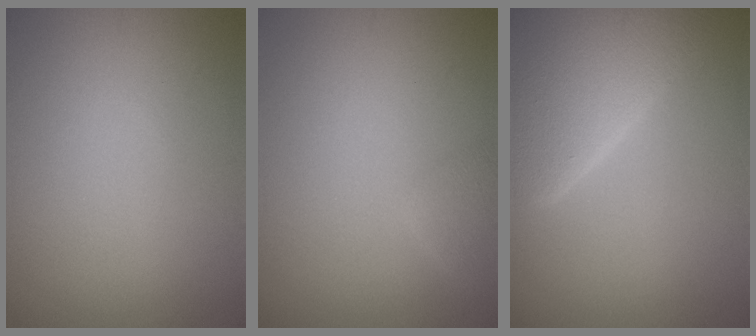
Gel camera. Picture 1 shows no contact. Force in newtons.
{"total": 1.3, "press": 1.3, "slide": 0.0}
{"total": 7.3, "press": 7.3, "slide": 0.9}